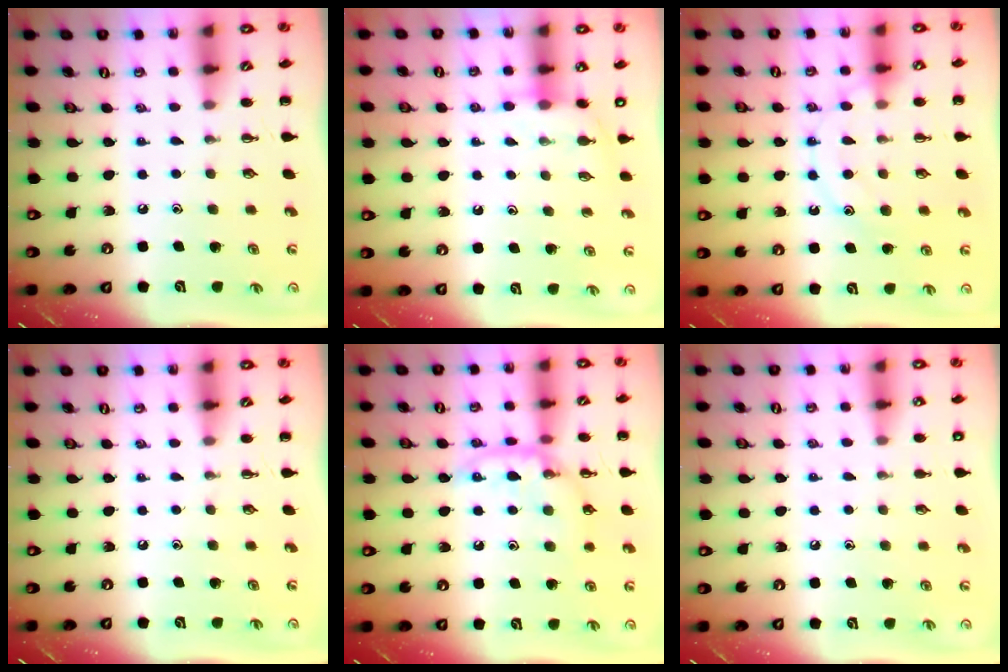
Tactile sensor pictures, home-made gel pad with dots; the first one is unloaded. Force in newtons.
{"total": 5.3, "press": 5.3, "slide": 0.6}
{"total": 11.9, "press": 11.9, "slide": 0.6}
{"total": 0.0}
{"total": 12.9, "press": 12.9, "slide": 1.3}
{"total": 5.7, "press": 5.4, "slide": 1.9}